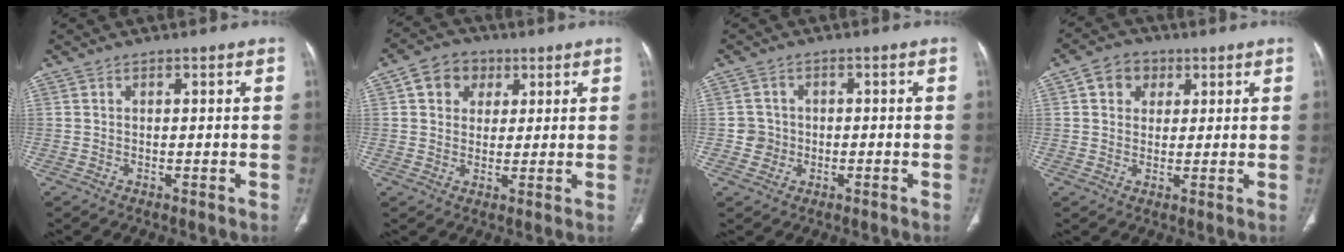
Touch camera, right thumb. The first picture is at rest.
{"total": 6.8, "force": [2.5, 5.7, 2.9], "torque": [-0.016, 0.000, 0.034]}
{"total": 2.8, "force": [-0.7, 2.8, 0.1], "torque": [0.018, 0.010, -0.015]}
{"total": 5.6, "force": [2.0, 4.6, 2.4], "torque": [-0.010, 0.002, 0.028]}